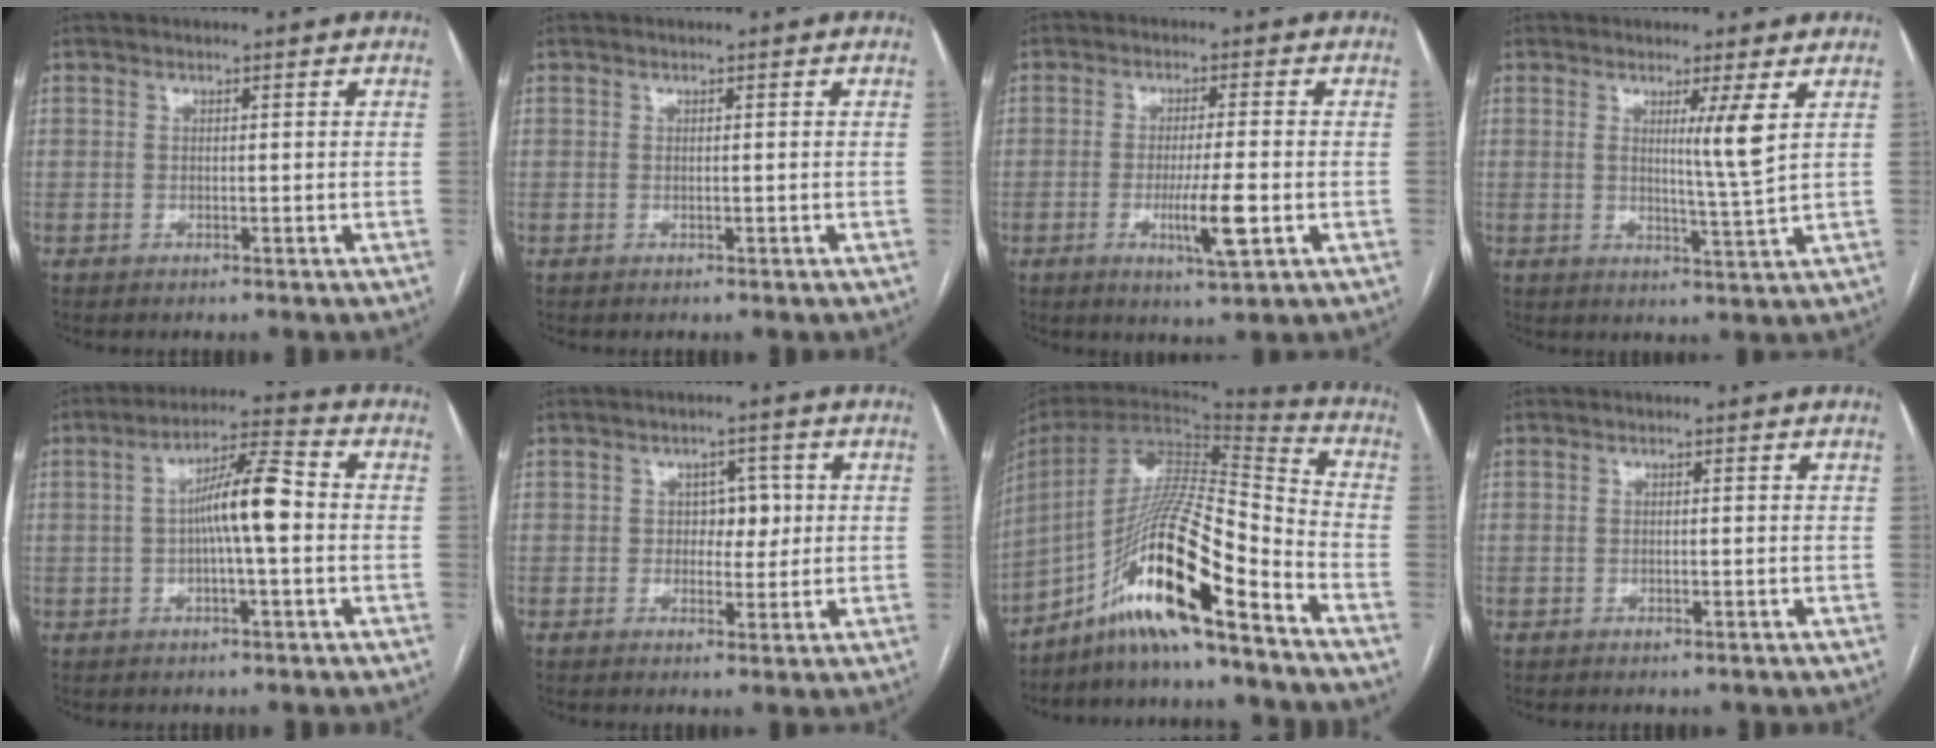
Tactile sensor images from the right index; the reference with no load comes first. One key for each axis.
{"total": 0.0}
{"total": 5.7, "fx": -1.6, "fy": 0.3, "fz": 5.4, "tx": -0.098, "ty": -0.011, "tz": -0.024}
{"total": 4.8, "fx": 1.7, "fy": -1.3, "fz": 4.3, "tx": -0.074, "ty": -0.018, "tz": 0.030}
{"total": 8.5, "fx": -0.3, "fy": 1.0, "fz": 8.5, "tx": -0.150, "ty": 0.022, "tz": -0.010}
{"total": 3.8, "fx": 0.3, "fy": 2.7, "fz": 2.7, "tx": -0.027, "ty": 0.011, "tz": 0.006}
{"total": 18.4, "fx": -11.8, "fy": 1.0, "fz": 14.1, "tx": -0.279, "ty": 0.003, "tz": -0.217}
{"total": 0.7, "fx": -0.5, "fy": 0.2, "fz": 0.4, "tx": -0.008, "ty": -0.002, "tz": -0.004}